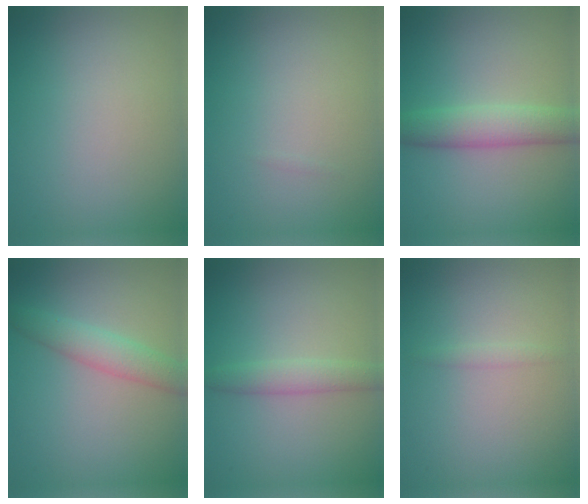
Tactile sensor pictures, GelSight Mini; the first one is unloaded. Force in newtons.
{"total": 0.0}
{"total": 4.1, "press": 4.1, "slide": 0.2}
{"total": 3.0, "press": 3.0, "slide": 0.1}
{"total": 2.1, "press": 2.1, "slide": 0.1}
{"total": 0.7, "press": 0.7, "slide": 0.1}